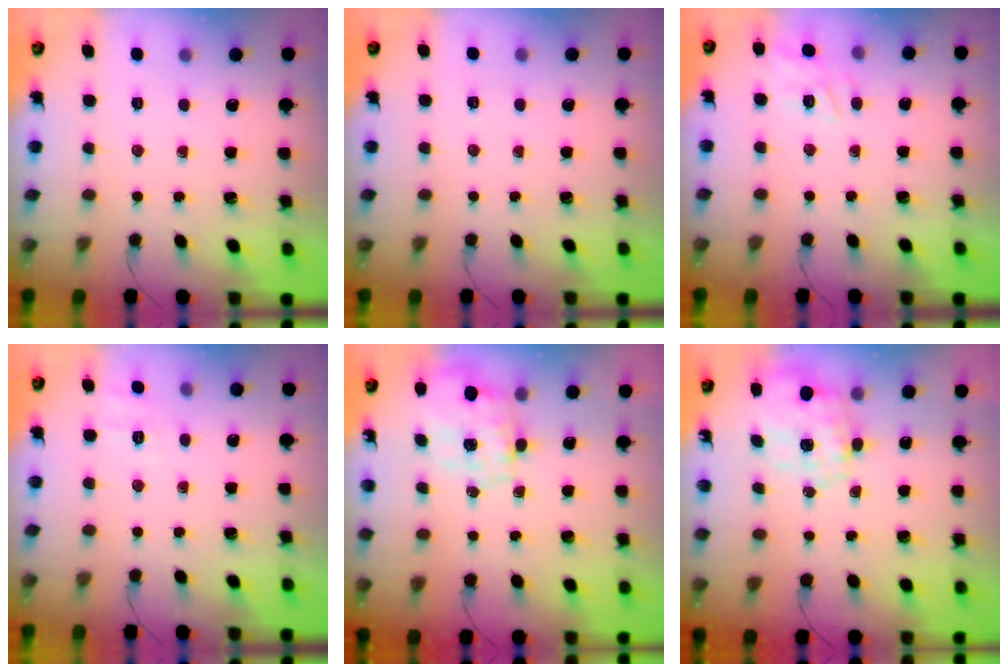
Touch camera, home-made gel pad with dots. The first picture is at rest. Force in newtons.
{"total": 2.4, "press": 2.1, "slide": 1.2}
{"total": 6.5, "press": 6.3, "slide": 1.4}
{"total": 2.5, "press": 1.1, "slide": 2.2}
{"total": 1.3, "press": 1.2, "slide": 0.5}
{"total": 2.3, "press": 2.0, "slide": 1.2}